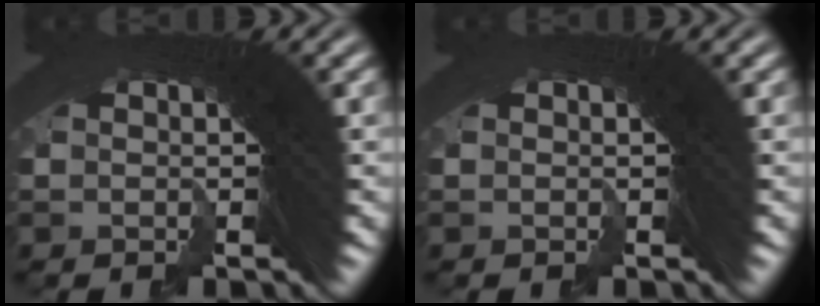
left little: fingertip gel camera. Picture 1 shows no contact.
{"total": 0.0}